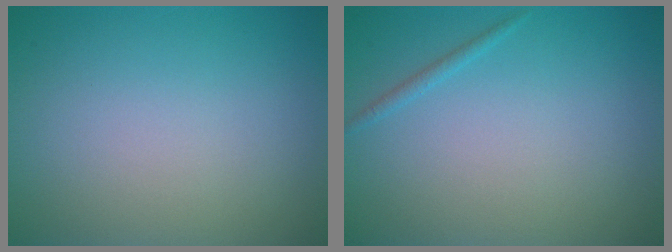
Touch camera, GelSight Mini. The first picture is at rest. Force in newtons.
{"total": 0.6, "press": 0.6, "slide": 0.1}